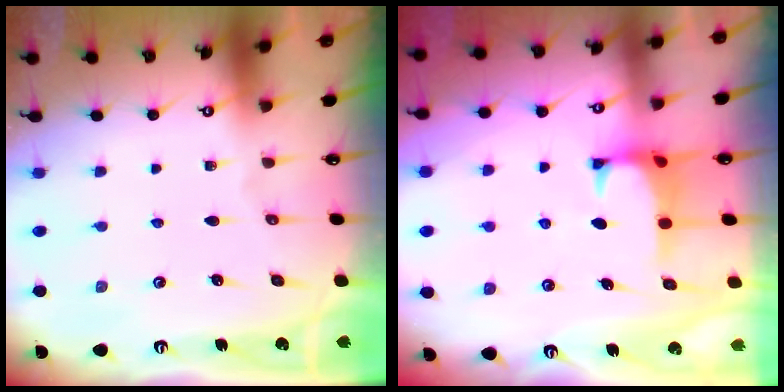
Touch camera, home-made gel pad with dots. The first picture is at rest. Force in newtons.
{"total": 1.1, "press": 0.9, "slide": 0.6}